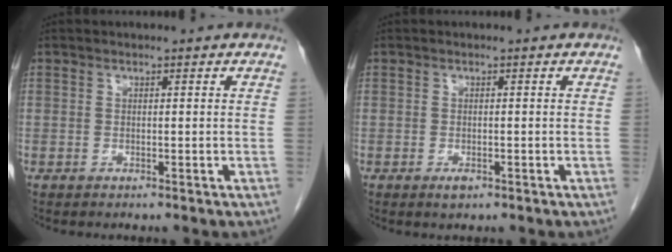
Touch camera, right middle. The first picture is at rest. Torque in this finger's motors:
{"motor_torque": [0.62, -0.40, 0.11, 0.03]}